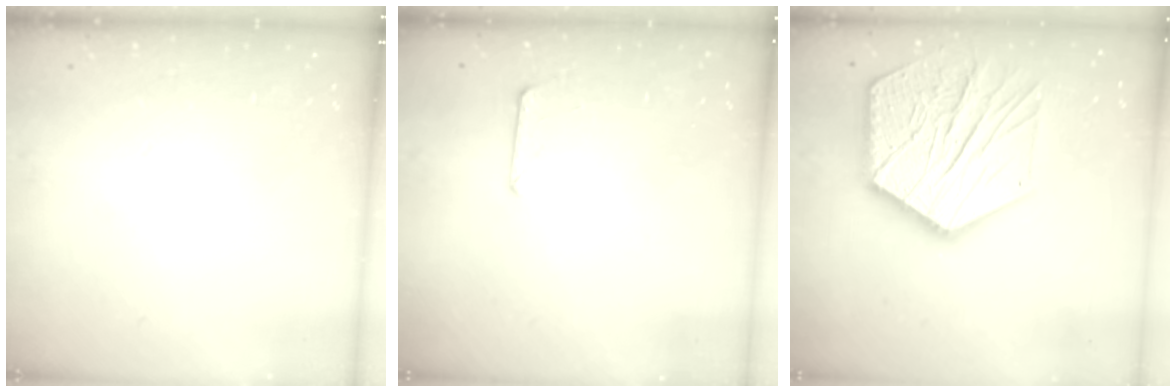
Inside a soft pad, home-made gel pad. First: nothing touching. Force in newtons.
{"total": 5.4, "press": 5.3, "slide": 0.5}
{"total": 25.4, "press": 25.3, "slide": 2.1}